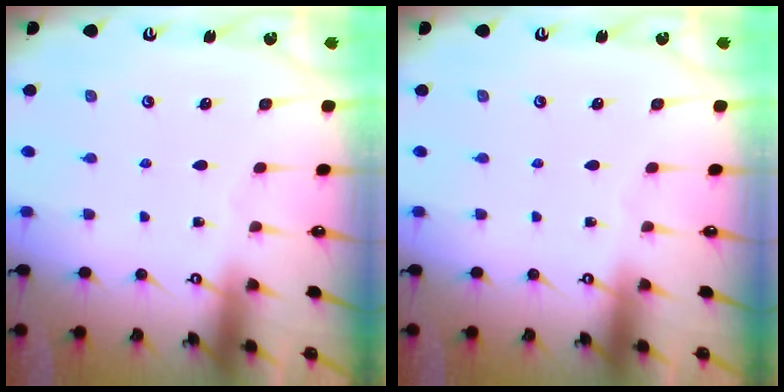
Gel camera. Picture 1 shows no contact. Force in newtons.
{"total": 0.0}